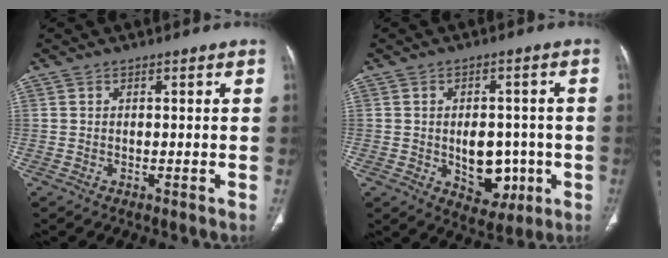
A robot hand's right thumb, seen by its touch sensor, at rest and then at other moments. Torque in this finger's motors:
{"motor_torque": [2.84, 2.17, 1.12, 0.08, 0.32]}